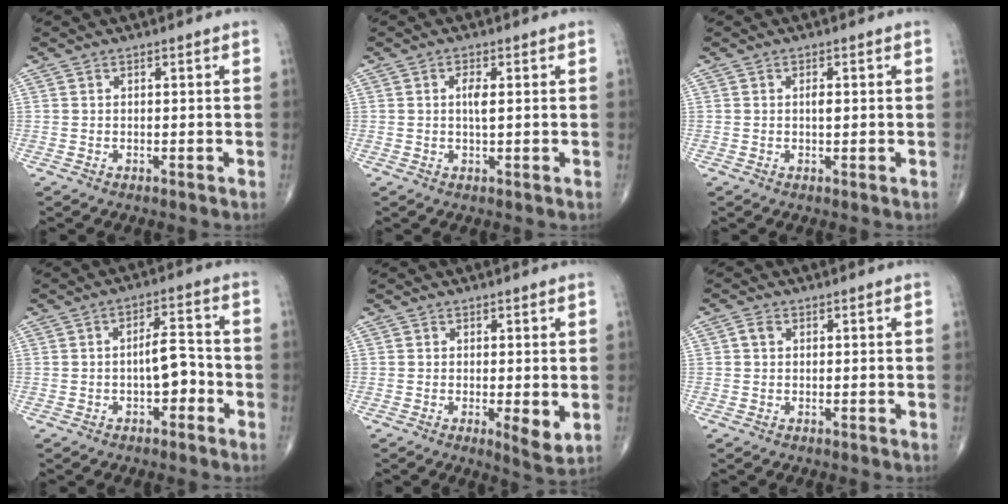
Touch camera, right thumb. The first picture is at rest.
{"total": 2.4, "force": [0.4, 0.6, 2.3], "torque": [-0.044, -0.001, 0.006]}
{"total": 1.4, "force": [0.2, 0.6, 1.3], "torque": [-0.020, 0.001, 0.002]}
{"total": 6.1, "force": [-1.7, 2.9, 5.1], "torque": [-0.064, 0.024, -0.030]}
{"total": 4.5, "force": [-0.6, 1.3, 4.2], "torque": [-0.067, -0.016, -0.011]}
{"total": 1.4, "force": [0.2, 1.1, 0.9], "torque": [-0.014, 0.004, 0.003]}